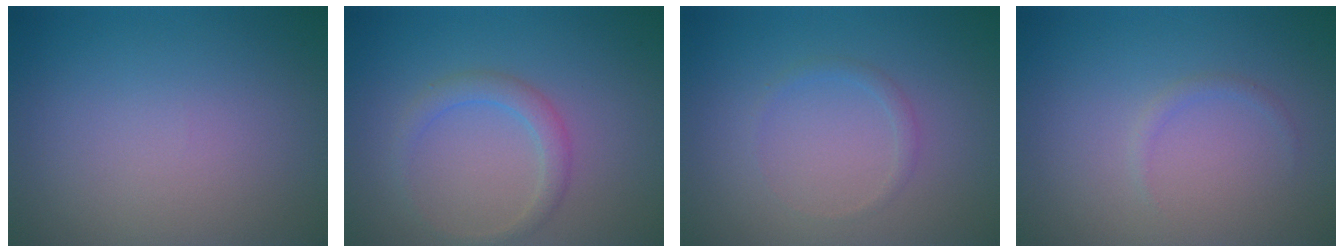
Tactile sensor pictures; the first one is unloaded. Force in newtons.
{"total": 2.1, "press": 2.1, "slide": 0.0}
{"total": 0.9, "press": 0.9, "slide": 0.0}
{"total": 0.7, "press": 0.7, "slide": 0.1}